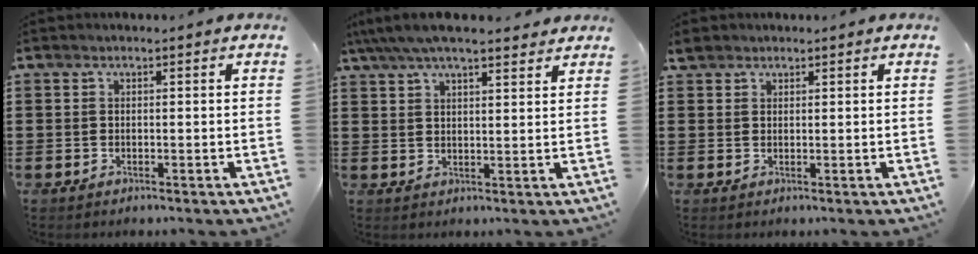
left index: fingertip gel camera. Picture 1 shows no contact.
{"total": 5.4, "force": [4.6, 1.1, 2.6], "torque": [-0.064, -0.006, 0.084]}
{"total": 1.8, "force": [1.5, 0.8, 0.3], "torque": [-0.011, 0.005, 0.030]}